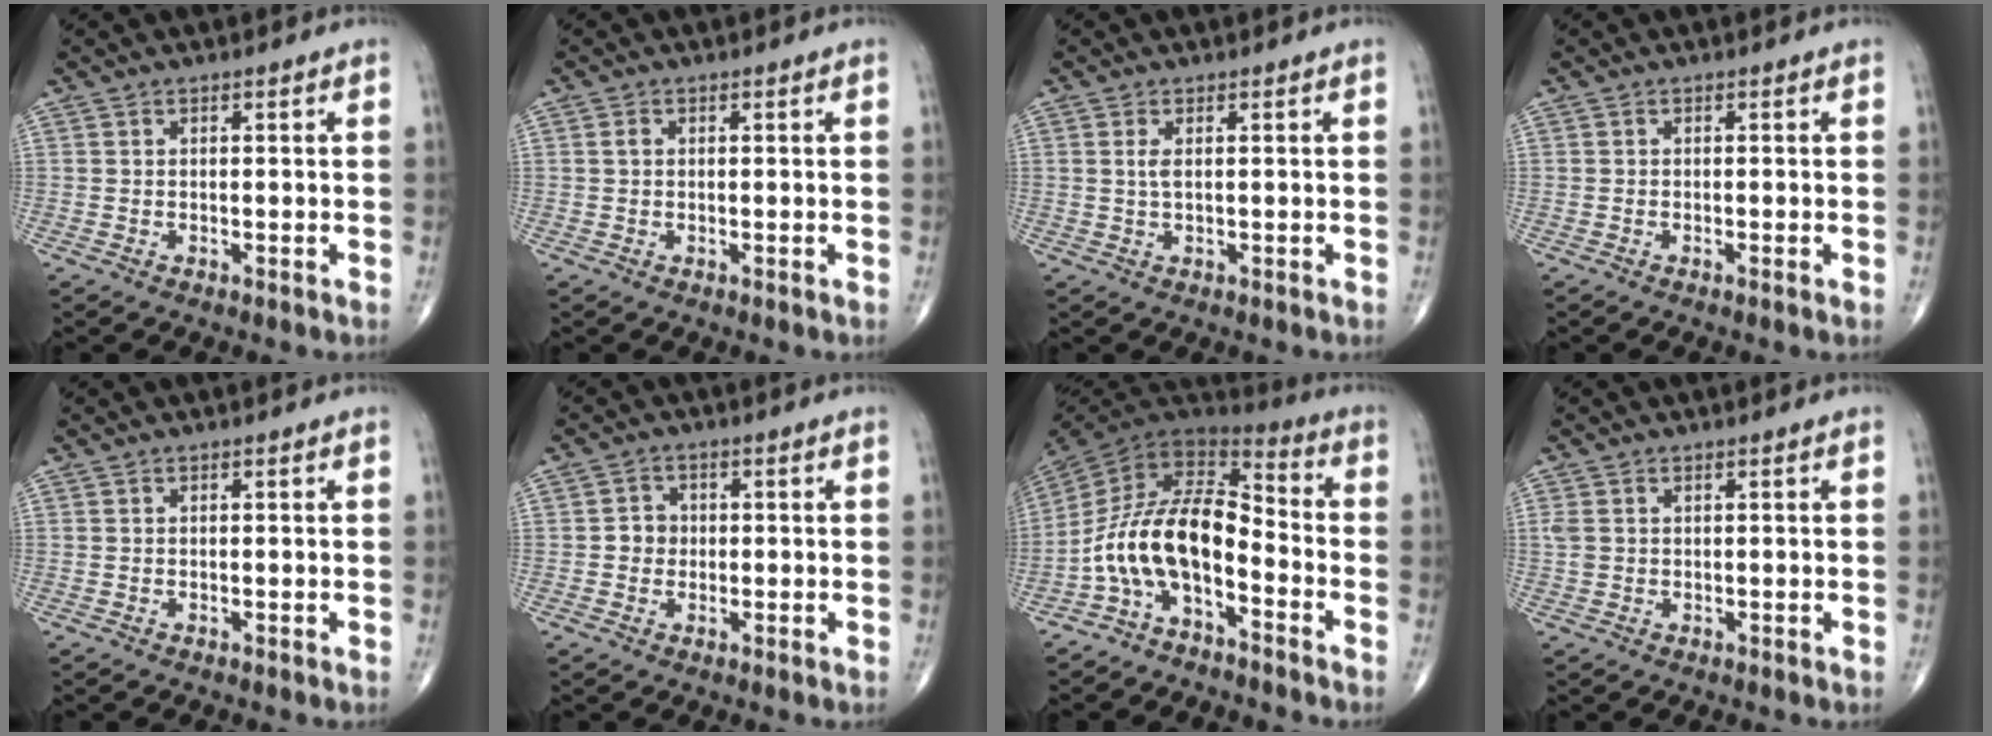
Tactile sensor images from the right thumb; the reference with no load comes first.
{"total": 1.0, "force": [0.2, 0.8, 0.6], "torque": [-0.009, 0.002, 0.002]}
{"total": 1.8, "force": [0.4, 0.7, 1.6], "torque": [-0.037, 0.001, 0.013]}
{"total": 0.7, "force": [-0.3, 0.0, 0.6], "torque": [-0.014, -0.001, -0.005]}
{"total": 0.0}
{"total": 3.1, "force": [-0.2, 2.8, 1.2], "torque": [-0.001, 0.007, -0.009]}
{"total": 14.3, "force": [-5.4, 7.1, 11.2], "torque": [-0.194, 0.084, -0.109]}
{"total": 1.8, "force": [0.5, 1.4, 1.2], "torque": [-0.032, 0.003, 0.014]}